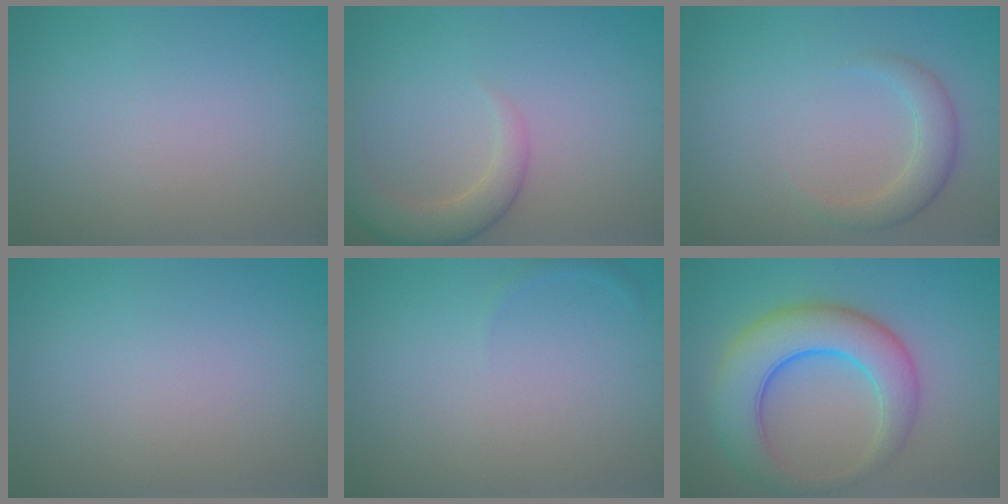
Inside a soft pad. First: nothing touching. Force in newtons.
{"total": 3.7, "press": 3.7, "slide": 0.2}
{"total": 2.6, "press": 2.6, "slide": 0.2}
{"total": 0.0}
{"total": 0.5, "press": 0.5, "slide": 0.1}
{"total": 8.1, "press": 8.1, "slide": 0.4}